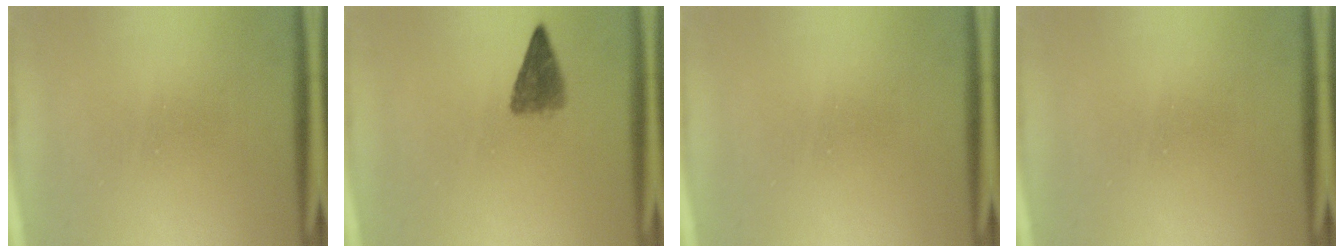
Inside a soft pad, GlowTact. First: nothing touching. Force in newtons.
{"total": 2.7}
{"total": 0.0}
{"total": 0.0}